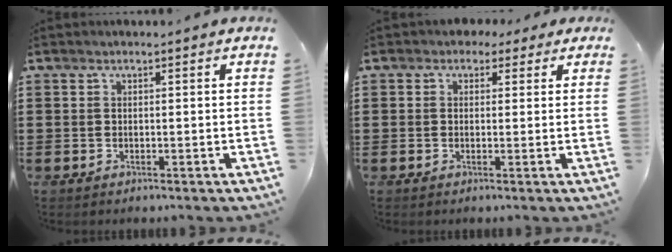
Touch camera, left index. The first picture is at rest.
{"total": 2.0, "force": [1.1, 1.5, 0.5], "torque": [-0.009, 0.006, 0.018]}